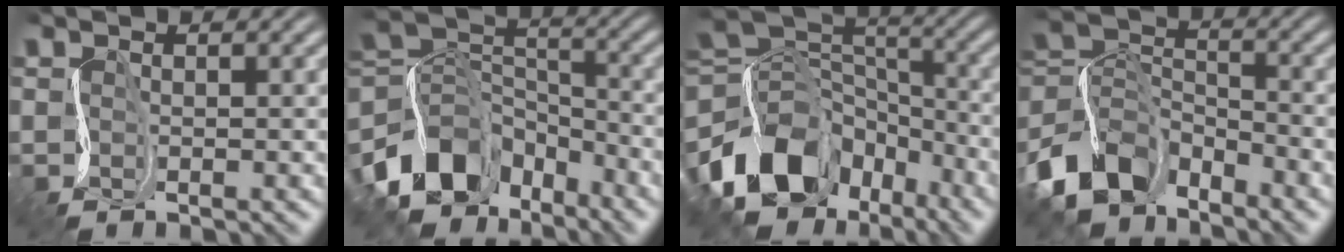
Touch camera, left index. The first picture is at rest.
{"total": 10.2, "force": [-5.9, 6.4, 5.3], "torque": [-0.090, 0.004, -0.128]}
{"total": 12.3, "force": [-6.1, 8.3, 6.8], "torque": [-0.131, 0.009, -0.119]}
{"total": 9.6, "force": [-6.5, 5.4, 4.6], "torque": [-0.091, 0.000, -0.146]}